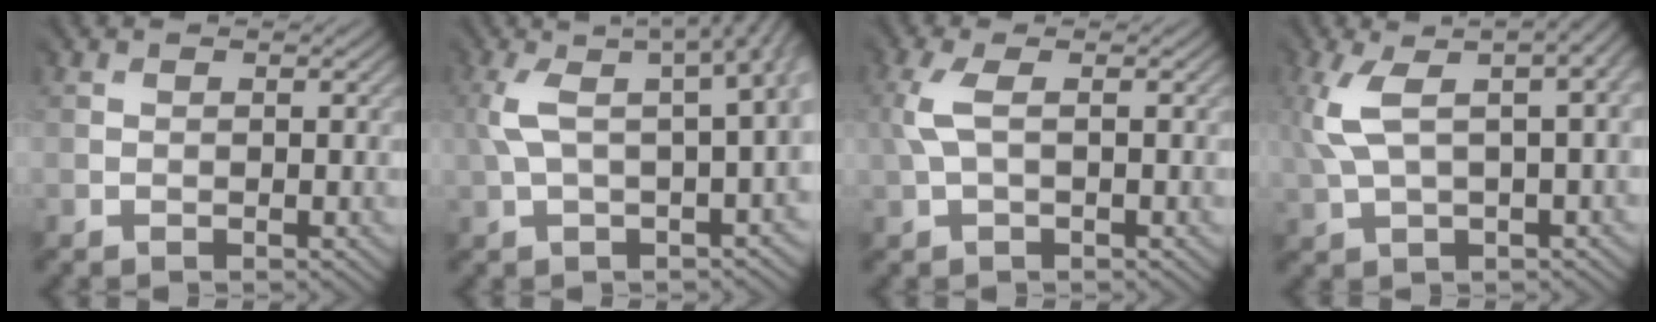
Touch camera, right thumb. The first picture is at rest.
{"total": 9.9, "force": [2.0, 3.3, 9.2], "torque": [-0.175, 0.025, 0.043]}
{"total": 2.9, "force": [0.4, 1.2, 2.7], "torque": [-0.087, 0.007, 0.007]}
{"total": 8.3, "force": [2.3, 2.9, 7.4], "torque": [-0.171, 0.009, 0.052]}